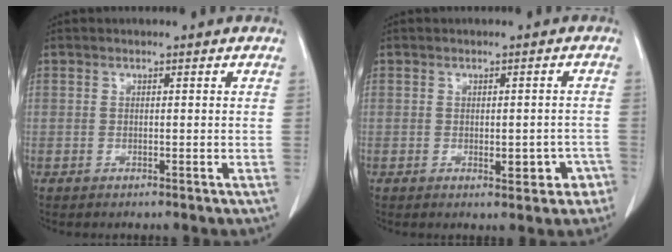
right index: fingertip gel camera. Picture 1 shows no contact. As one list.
[{"total": 4.1, "force": [-1.7, 1.9, 3.2], "torque": [-0.027, 0.009, -0.014]}]